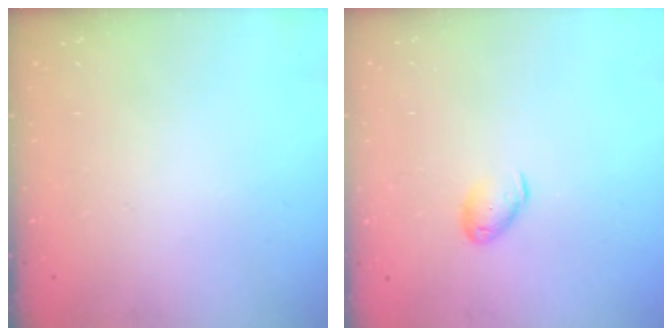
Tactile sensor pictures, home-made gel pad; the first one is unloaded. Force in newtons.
{"total": 7.0, "press": 6.9, "slide": 0.9}